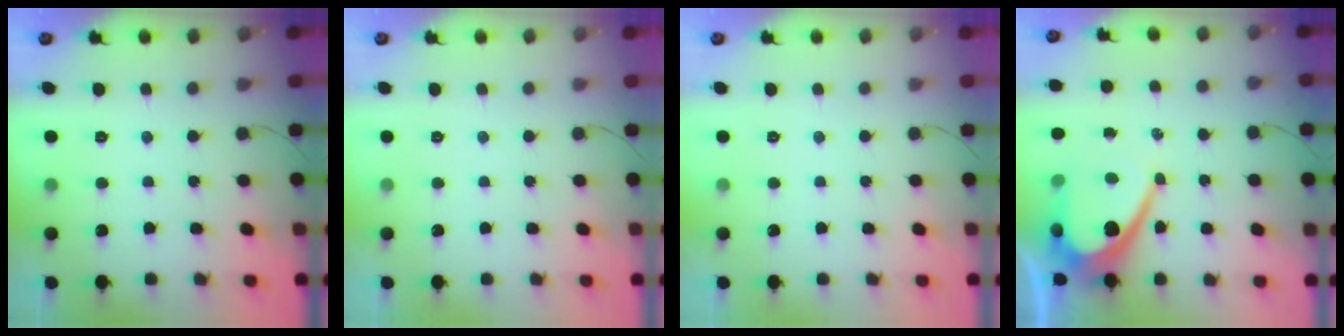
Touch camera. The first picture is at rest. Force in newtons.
{"total": 0.0}
{"total": 0.0}
{"total": 12.2, "press": 12.2, "slide": 1.1}